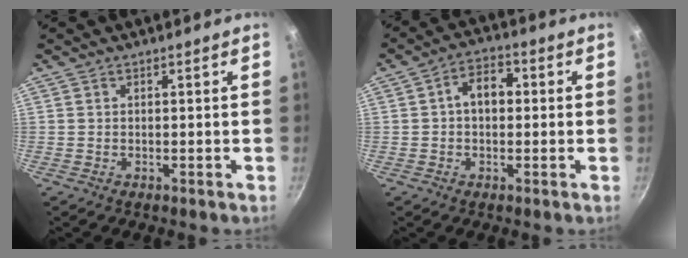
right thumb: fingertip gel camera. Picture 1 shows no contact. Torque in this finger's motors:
{"motor_torque": [-0.23, 0.34, 0.24, 0.08, 0.03]}